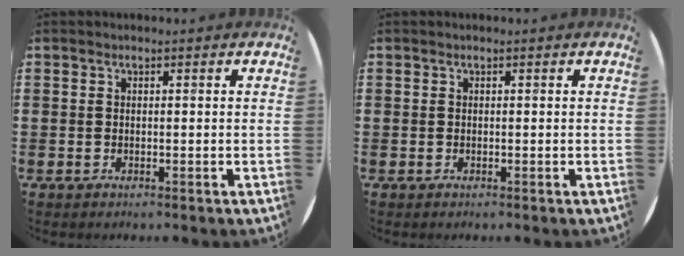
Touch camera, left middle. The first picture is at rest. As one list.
[{"total": 0.0}]